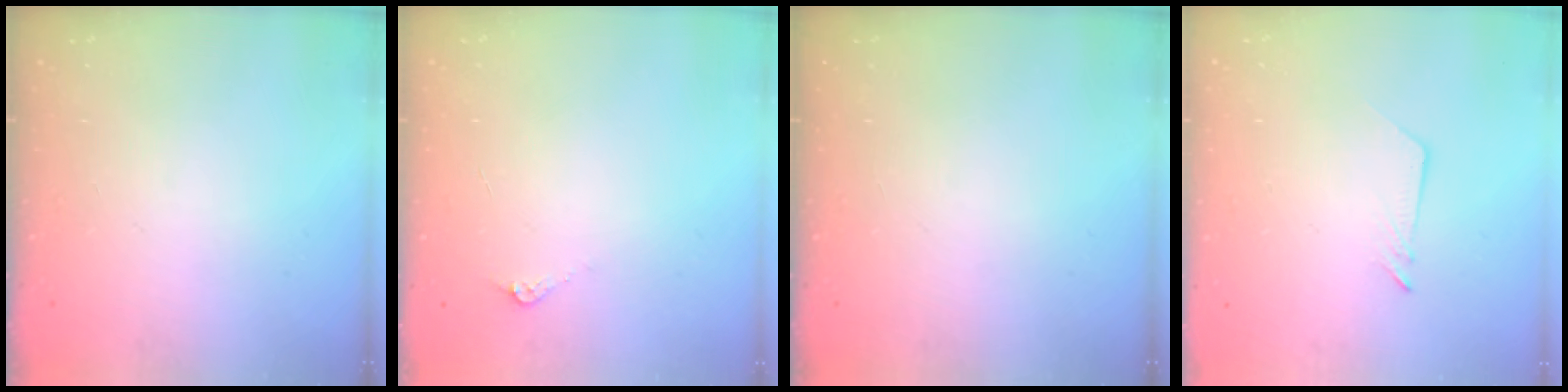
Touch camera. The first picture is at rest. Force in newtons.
{"total": 4.8, "press": 4.8, "slide": 0.6}
{"total": 0.0}
{"total": 2.5, "press": 2.5, "slide": 0.2}